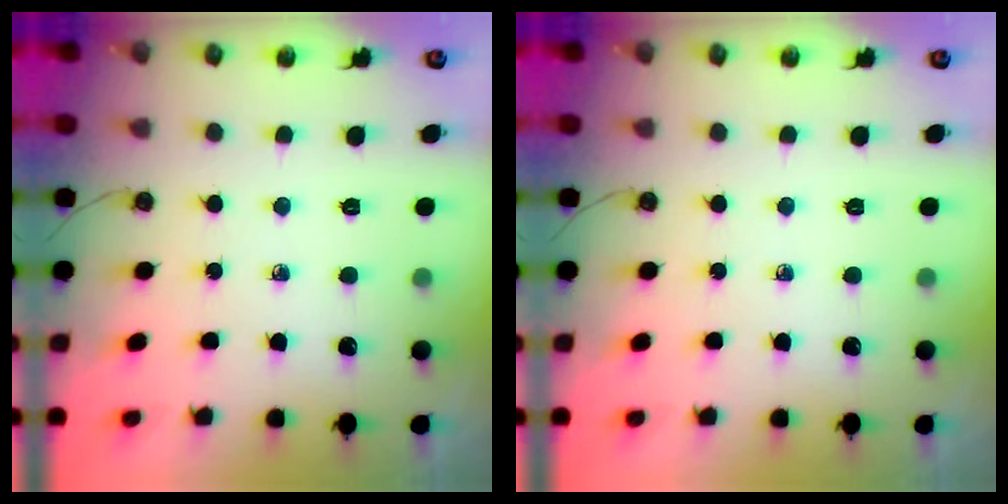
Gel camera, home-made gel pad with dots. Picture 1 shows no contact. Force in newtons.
{"total": 0.0}